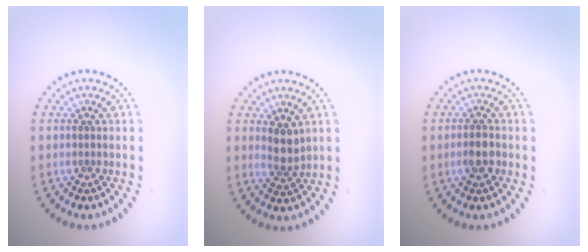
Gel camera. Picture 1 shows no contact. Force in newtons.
{"total": 2.3, "press": 2.0, "slide": 1.1}
{"total": 2.1, "press": 2.0, "slide": 0.6}